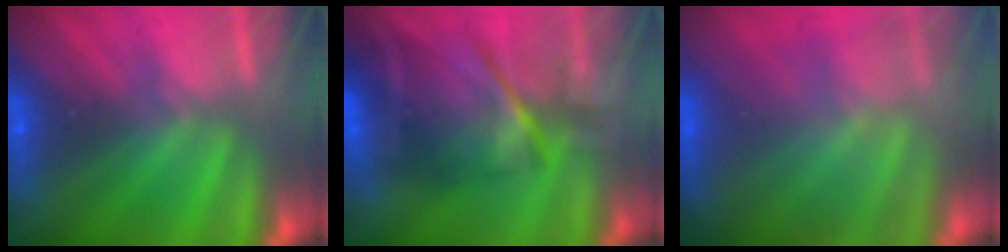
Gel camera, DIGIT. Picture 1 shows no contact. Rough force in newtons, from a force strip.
{"total": 6.9}
{"total": 11.6}